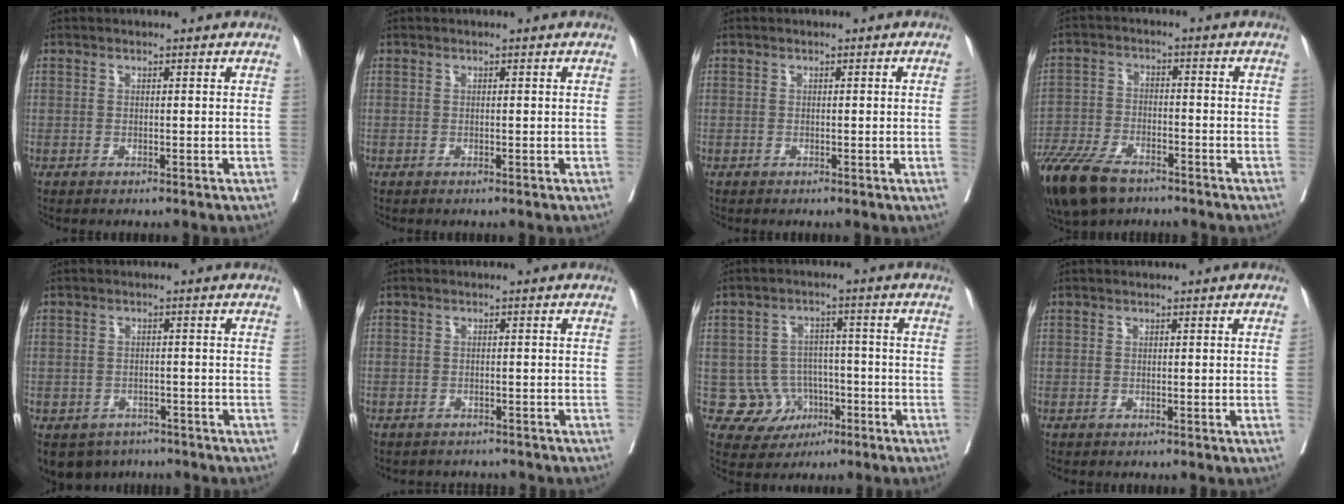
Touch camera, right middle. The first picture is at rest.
{"total": 0.0}
{"total": 1.6, "force": [-0.1, -0.7, 1.5], "torque": [-0.021, -0.002, 0.001]}
{"total": 13.7, "force": [-10.1, 5.4, 7.6], "torque": [-0.159, -0.029, -0.180]}
{"total": 8.0, "force": [-5.4, 5.7, 1.8], "torque": [-0.038, -0.007, -0.074]}
{"total": 4.0, "force": [-3.6, 1.9, 0.1], "torque": [0.000, 0.007, -0.048]}
{"total": 6.9, "force": [-2.3, 6.4, 0.9], "torque": [-0.005, 0.012, -0.029]}
{"total": 1.0, "force": [-0.1, -0.4, 0.9], "torque": [-0.011, -0.001, 0.000]}